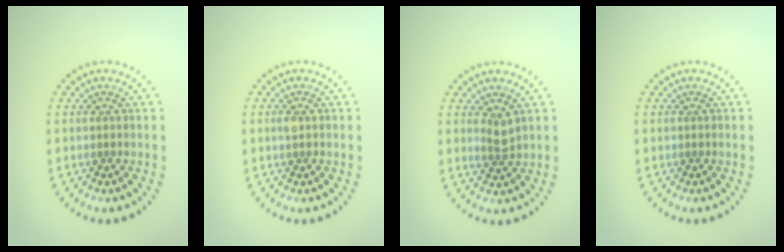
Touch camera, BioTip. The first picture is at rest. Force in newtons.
{"total": 0.6, "press": 0.5, "slide": 0.3}
{"total": 1.6, "press": 1.3, "slide": 0.9}
{"total": 0.0}